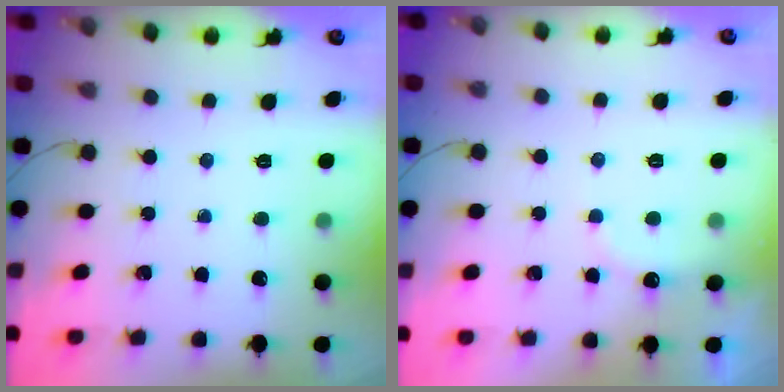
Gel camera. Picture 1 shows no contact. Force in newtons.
{"total": 6.8, "press": 6.7, "slide": 1.1}